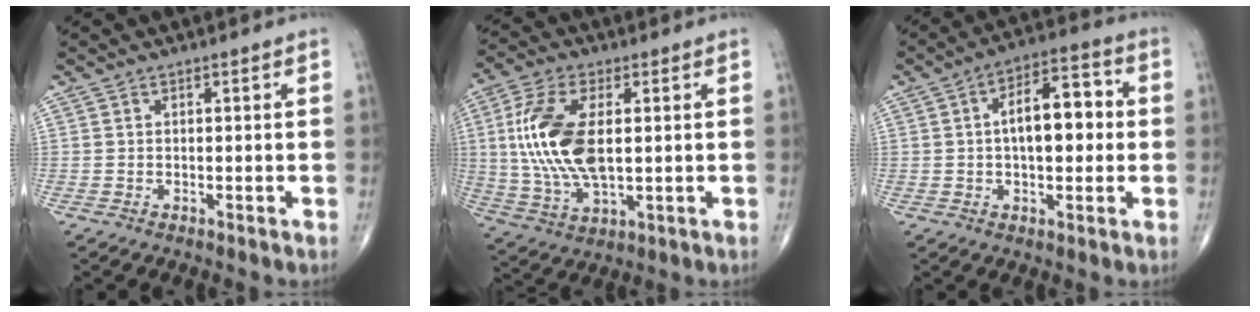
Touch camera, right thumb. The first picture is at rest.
{"total": 15.7, "force": [1.8, 7.7, 13.6], "torque": [-0.288, -0.005, 0.039]}
{"total": 11.8, "force": [0.8, 5.8, 10.2], "torque": [-0.136, 0.027, 0.006]}